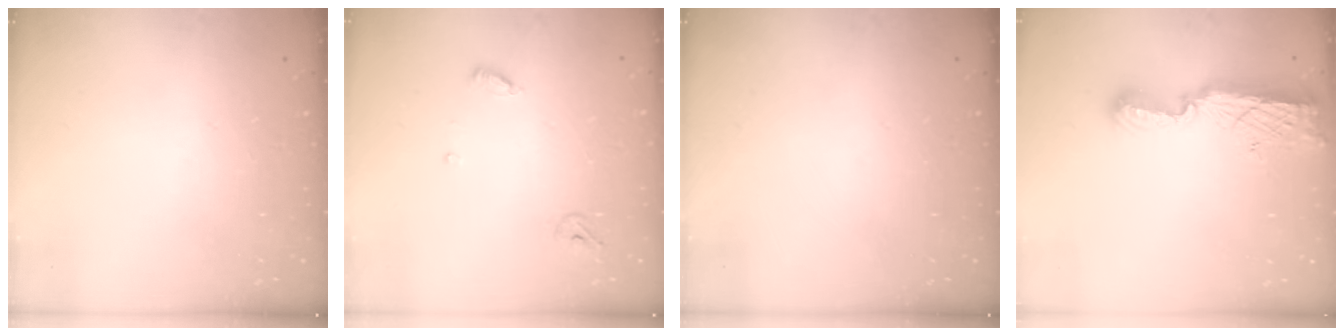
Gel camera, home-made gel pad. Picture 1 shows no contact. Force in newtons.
{"total": 5.0, "press": 5.0, "slide": 0.4}
{"total": 0.0}
{"total": 10.8, "press": 10.5, "slide": 2.5}